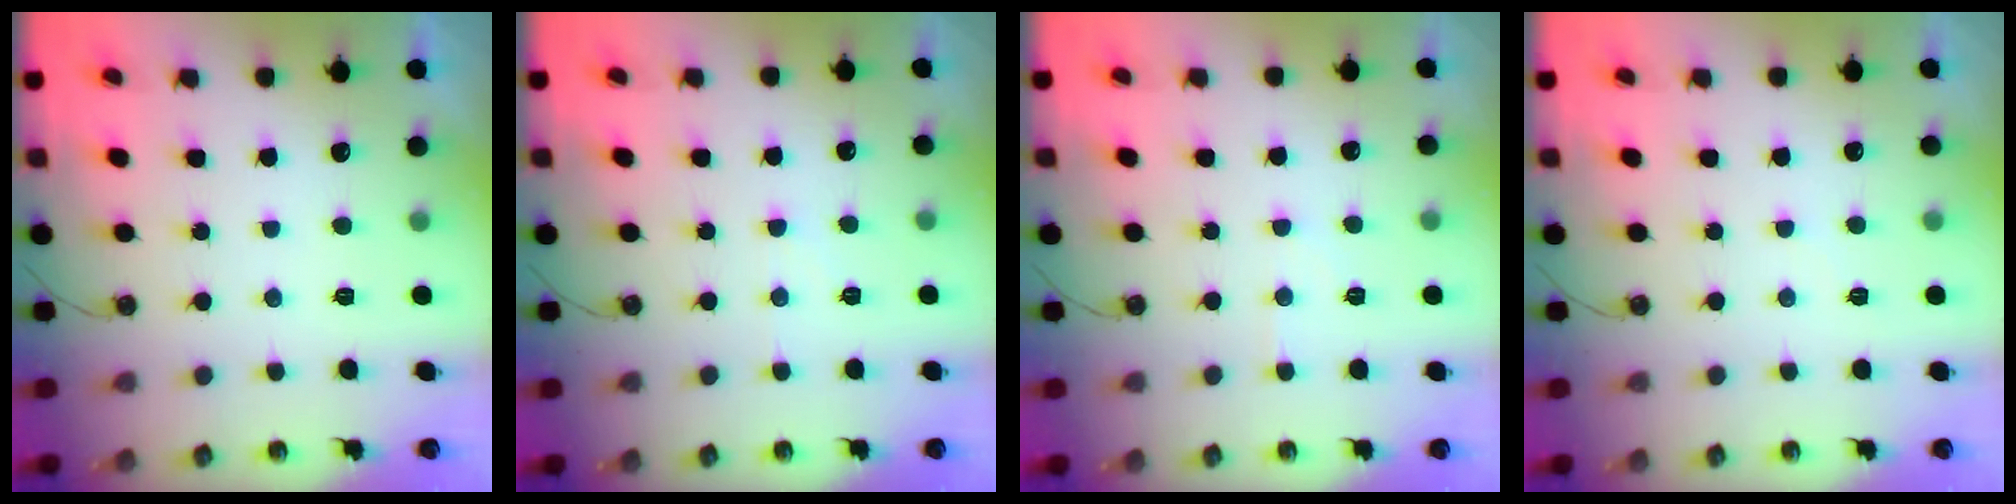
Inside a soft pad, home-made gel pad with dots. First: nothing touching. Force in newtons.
{"total": 2.7, "press": 2.6, "slide": 0.6}
{"total": 3.7, "press": 3.6, "slide": 0.5}
{"total": 3.4, "press": 3.3, "slide": 0.5}